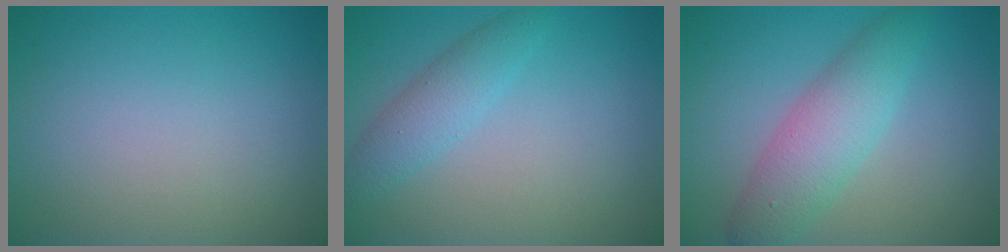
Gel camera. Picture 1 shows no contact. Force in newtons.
{"total": 2.7, "press": 2.7, "slide": 0.1}
{"total": 4.8, "press": 4.8, "slide": 0.1}